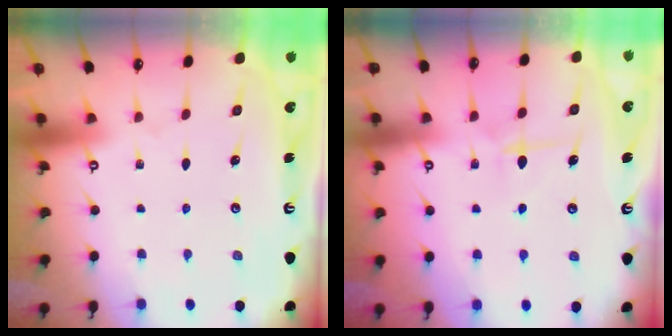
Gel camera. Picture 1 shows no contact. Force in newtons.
{"total": 6.1, "press": 6.1, "slide": 0.8}